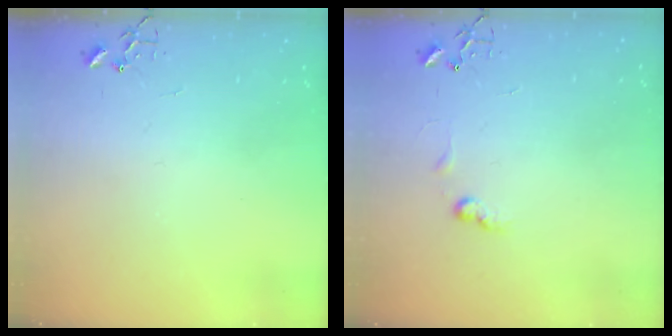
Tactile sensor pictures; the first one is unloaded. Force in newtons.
{"total": 6.0, "press": 6.0, "slide": 0.8}